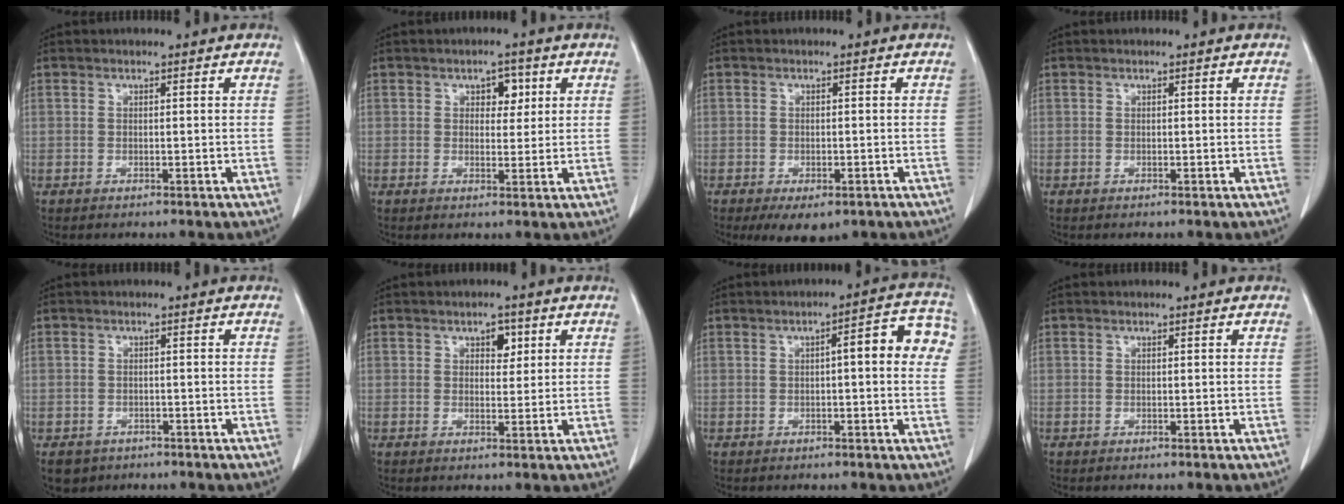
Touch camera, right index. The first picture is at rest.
{"total": 3.2, "force": [1.3, 2.0, 2.2], "torque": [-0.025, 0.006, 0.018]}
{"total": 4.9, "force": [-3.1, 2.4, 3.0], "torque": [-0.038, -0.006, -0.039]}
{"total": 0.0}
{"total": 3.8, "force": [-2.4, 2.9, 0.5], "torque": [-0.007, 0.004, -0.033]}
{"total": 2.7, "force": [1.2, 1.6, 1.8], "torque": [-0.022, 0.002, 0.018]}
{"total": 8.0, "force": [1.1, 1.8, 7.7], "torque": [-0.089, 0.028, 0.005]}
{"total": 0.0}